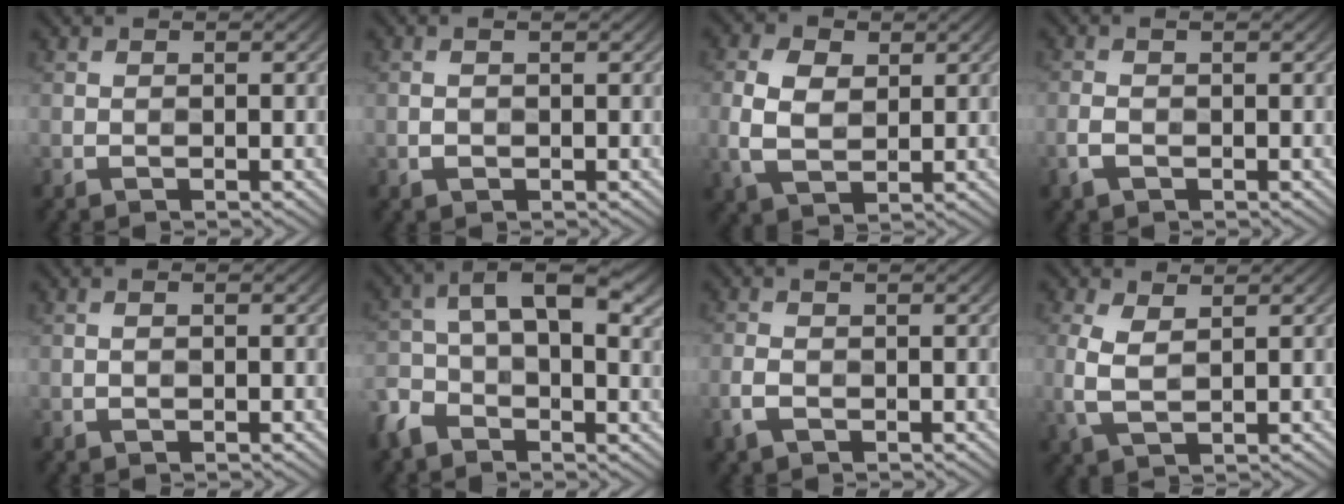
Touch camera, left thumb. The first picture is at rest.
{"total": 1.3, "force": [0.0, 0.7, 1.1], "torque": [-0.025, 0.003, 0.000]}
{"total": 5.9, "force": [1.0, 4.1, 4.1], "torque": [-0.096, 0.002, 0.018]}
{"total": 2.1, "force": [-0.6, 1.0, 1.7], "torque": [-0.045, -0.001, -0.013]}
{"total": 0.8, "force": [0.0, 0.3, 0.7], "torque": [-0.016, 0.002, 0.000]}
{"total": 9.7, "force": [-1.0, 5.7, 7.8], "torque": [-0.151, 0.002, -0.035]}
{"total": 2.3, "force": [-0.8, 1.1, 1.9], "torque": [-0.052, -0.003, -0.017]}
{"total": 4.1, "force": [1.1, 2.0, 3.4], "torque": [-0.093, 0.000, 0.024]}